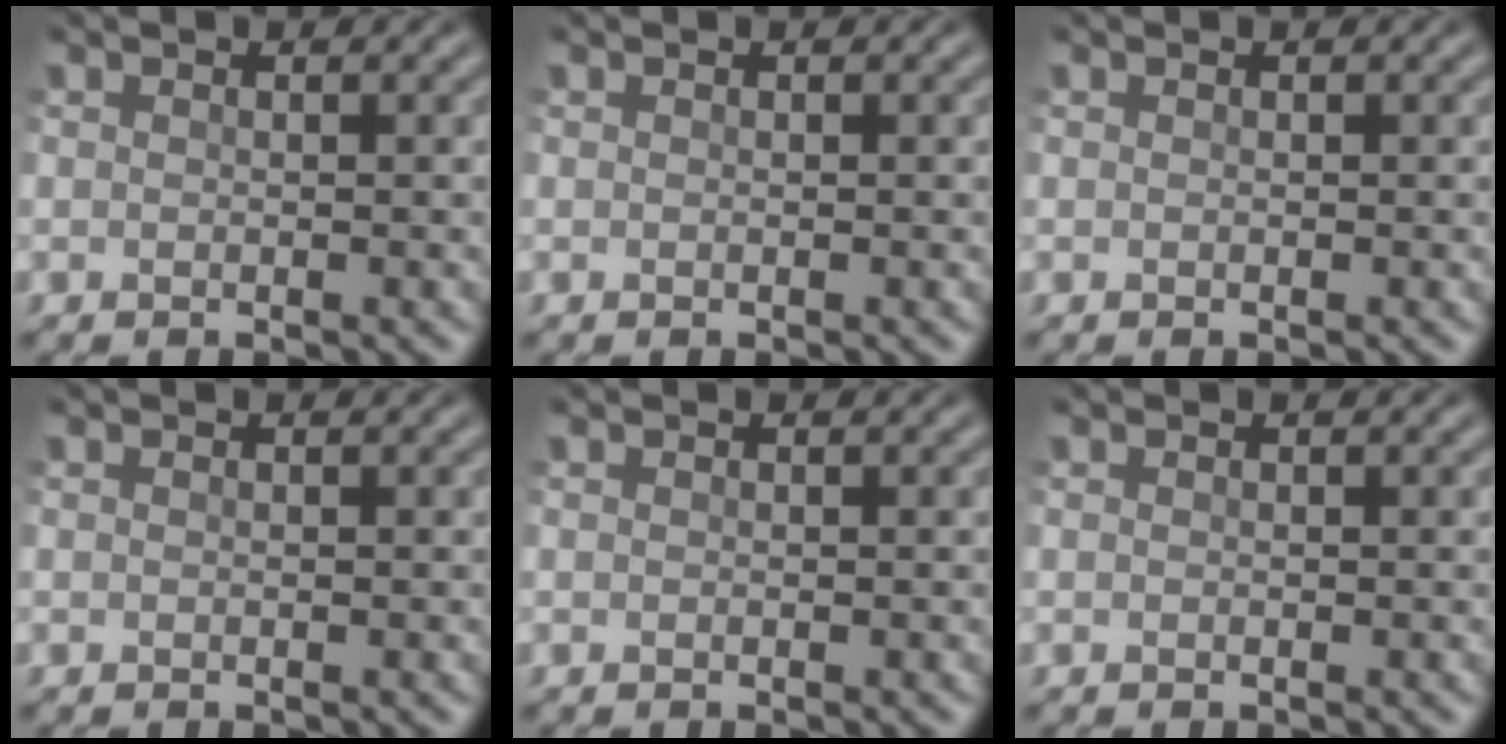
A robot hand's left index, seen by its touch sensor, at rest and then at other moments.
{"total": 0.0}
{"total": 0.0}
{"total": 0.0}
{"total": 0.0}
{"total": 0.0}